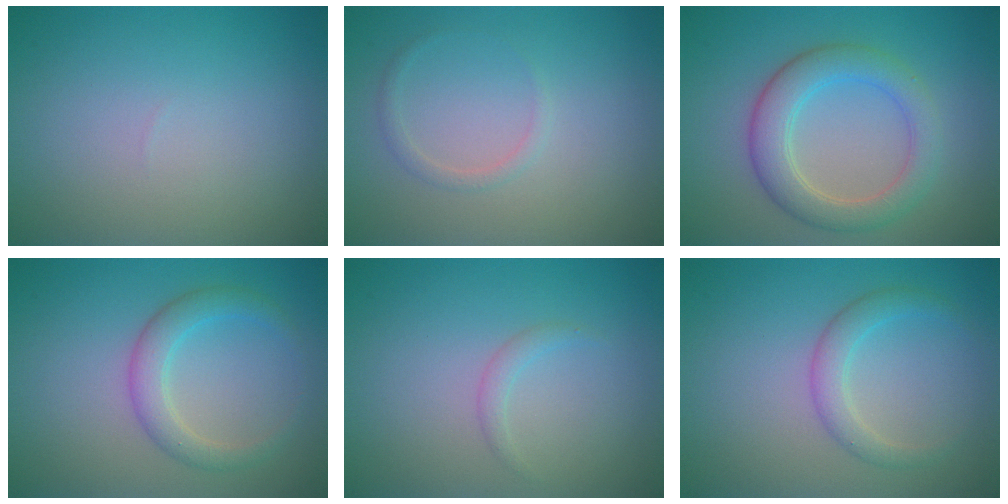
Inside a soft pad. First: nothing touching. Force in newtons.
{"total": 0.9, "press": 0.9, "slide": 0.1}
{"total": 4.6, "press": 4.6, "slide": 0.0}
{"total": 2.8, "press": 2.8, "slide": 0.1}
{"total": 0.9, "press": 0.9, "slide": 0.1}
{"total": 2.2, "press": 2.2, "slide": 0.1}